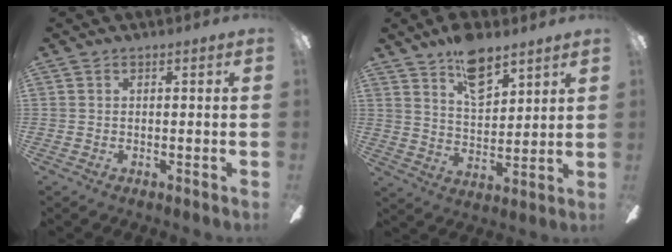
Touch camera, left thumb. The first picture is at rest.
{"total": 11.0, "force": [8.0, 4.7, 6.0], "torque": [-0.090, -0.040, 0.141]}